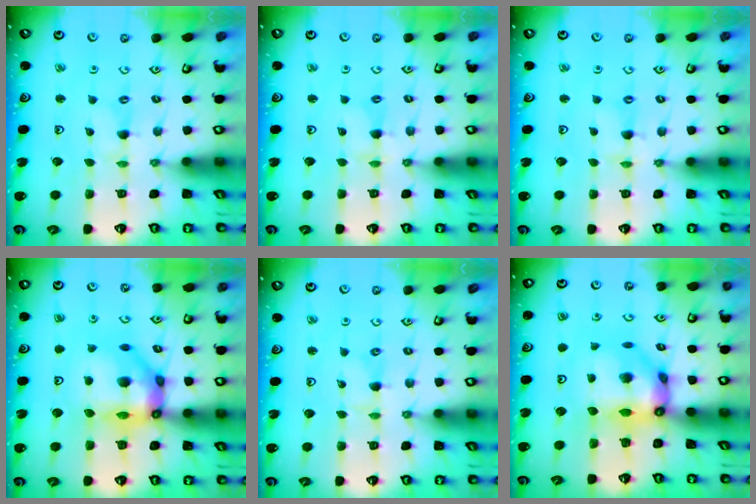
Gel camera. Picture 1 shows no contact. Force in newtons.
{"total": 1.5, "press": 1.5, "slide": 0.1}
{"total": 0.8, "press": 0.8, "slide": 0.2}
{"total": 12.8, "press": 12.6, "slide": 2.2}
{"total": 0.0}
{"total": 10.2, "press": 10.2, "slide": 1.2}